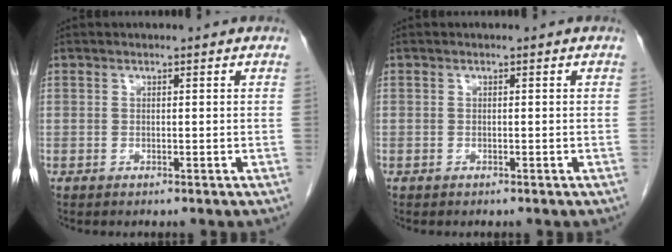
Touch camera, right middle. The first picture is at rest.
{"total": 0.0}